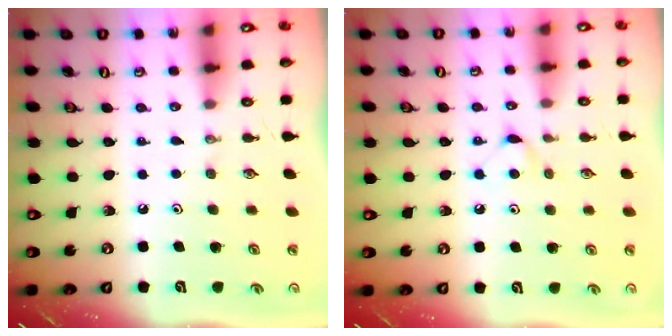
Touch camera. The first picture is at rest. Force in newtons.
{"total": 4.4, "press": 4.4, "slide": 0.7}